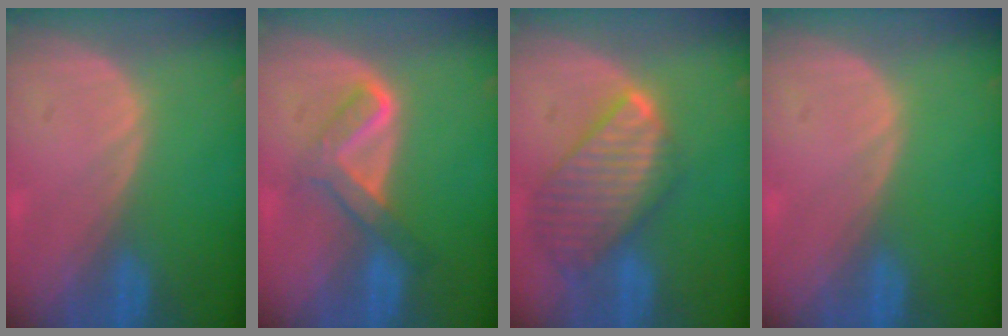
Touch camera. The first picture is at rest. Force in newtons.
{"total": 5.1, "press": 5.0, "slide": 0.7}
{"total": 9.7, "press": 8.3, "slide": 5.0}
{"total": 0.0}